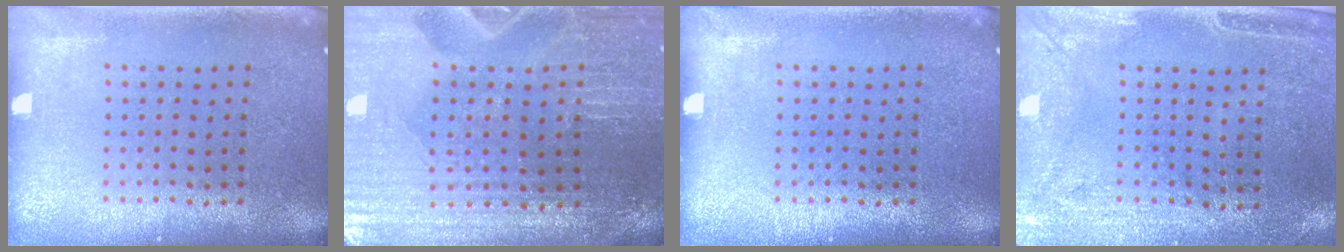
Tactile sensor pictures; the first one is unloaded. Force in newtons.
{"total": 1.7, "press": 1.7, "slide": 0.2}
{"total": 0.0}
{"total": 3.0, "press": 2.3, "slide": 1.8}